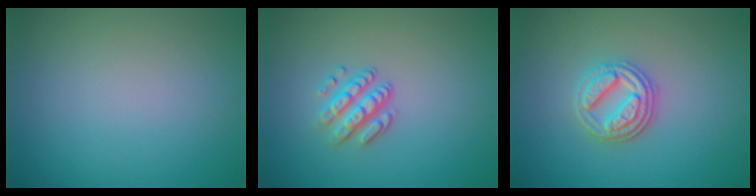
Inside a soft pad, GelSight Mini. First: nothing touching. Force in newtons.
{"total": 2.9, "press": 2.3, "slide": 1.6}
{"total": 3.6, "press": 3.1, "slide": 1.7}